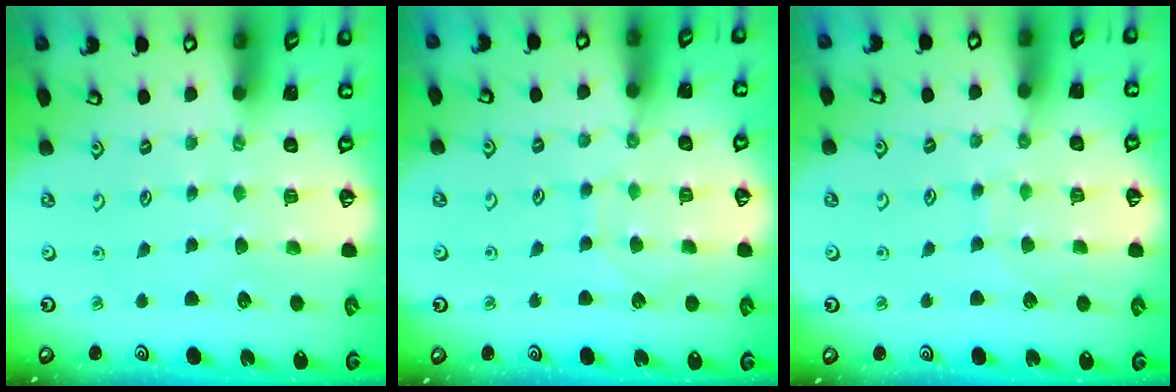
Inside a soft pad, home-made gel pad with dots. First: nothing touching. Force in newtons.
{"total": 5.6, "press": 5.6, "slide": 0.5}
{"total": 6.3, "press": 6.3, "slide": 0.6}